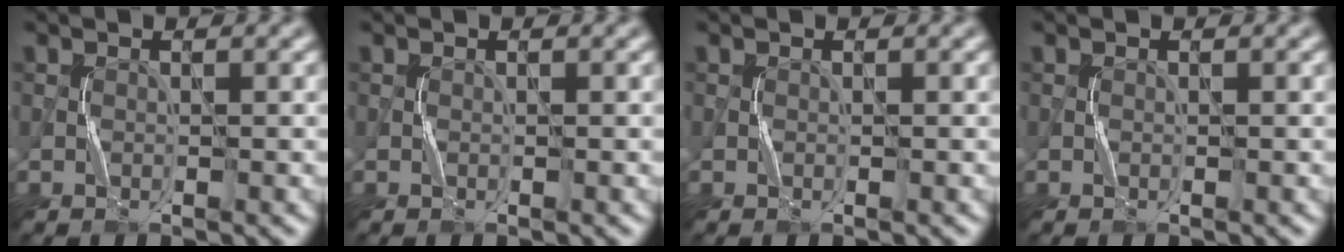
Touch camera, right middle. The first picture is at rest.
{"total": 0.0}
{"total": 0.0}
{"total": 0.0}